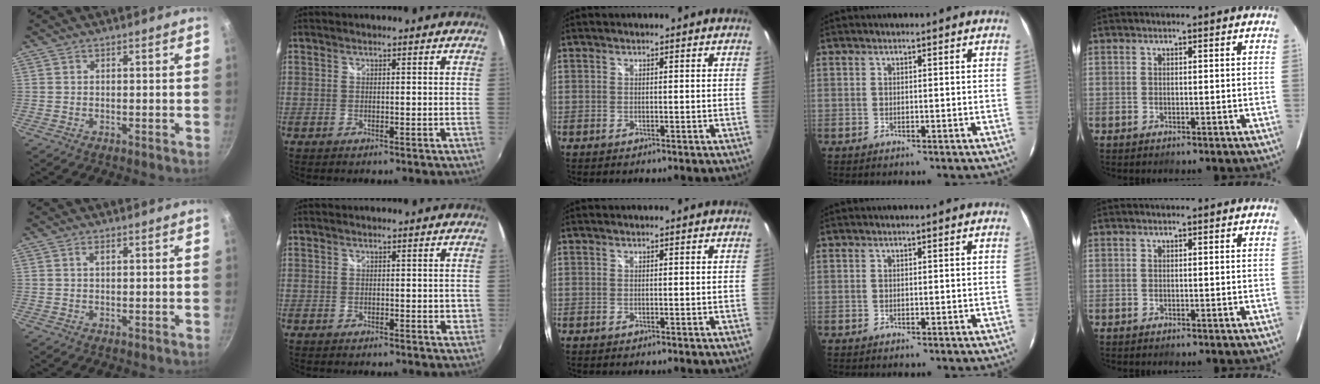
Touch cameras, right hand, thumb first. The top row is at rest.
{"thumb": {"total": 1.2, "force": [0.4, 0.6, 0.9], "torque": [-0.014, 0.003, 0.007]}, "index": {"total": 1.5, "force": [0.4, 1.0, 1.1], "torque": [-0.011, 0.001, 0.010]}}